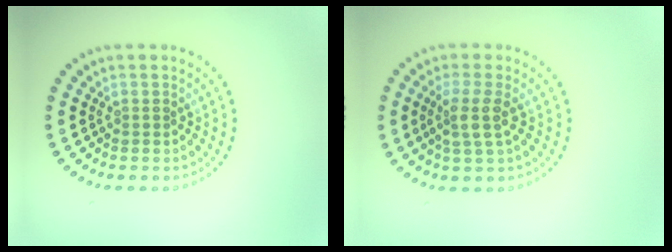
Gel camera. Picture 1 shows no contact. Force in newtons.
{"total": 2.6, "press": 2.2, "slide": 1.5}